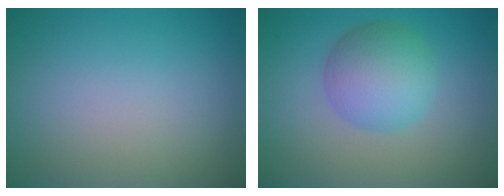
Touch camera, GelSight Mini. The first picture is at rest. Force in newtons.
{"total": 4.9, "press": 4.8, "slide": 0.0}